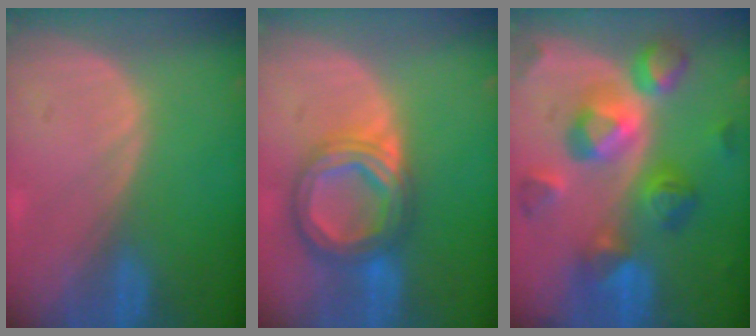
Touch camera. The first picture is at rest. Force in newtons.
{"total": 8.5, "press": 8.5, "slide": 0.7}
{"total": 11.2, "press": 11.2, "slide": 1.1}